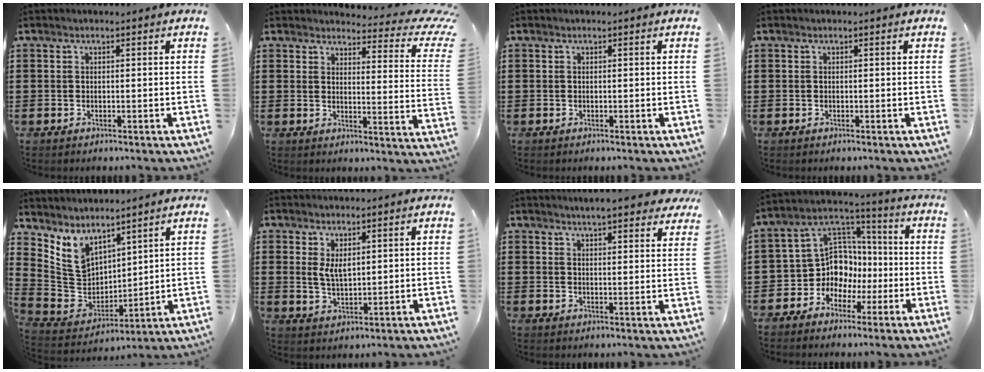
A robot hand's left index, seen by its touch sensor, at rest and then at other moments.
{"total": 4.8, "force": [4.0, 1.0, 2.5], "torque": [-0.044, -0.034, 0.061]}
{"total": 0.0}
{"total": 0.0}
{"total": 6.9, "force": [4.6, 4.4, 2.4], "torque": [-0.091, -0.034, 0.090]}
{"total": 3.4, "force": [1.5, 1.6, 2.6], "torque": [-0.056, 0.004, 0.028]}
{"total": 4.6, "force": [4.3, 0.0, 1.6], "torque": [-0.045, -0.013, 0.077]}
{"total": 10.0, "force": [-2.4, 9.0, 3.5], "torque": [-0.110, 0.000, -0.044]}